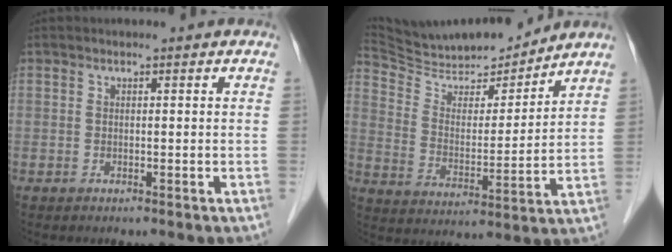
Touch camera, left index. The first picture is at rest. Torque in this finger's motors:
{"motor_torque": [-0.46, -1.01, 0.06, 0.01]}